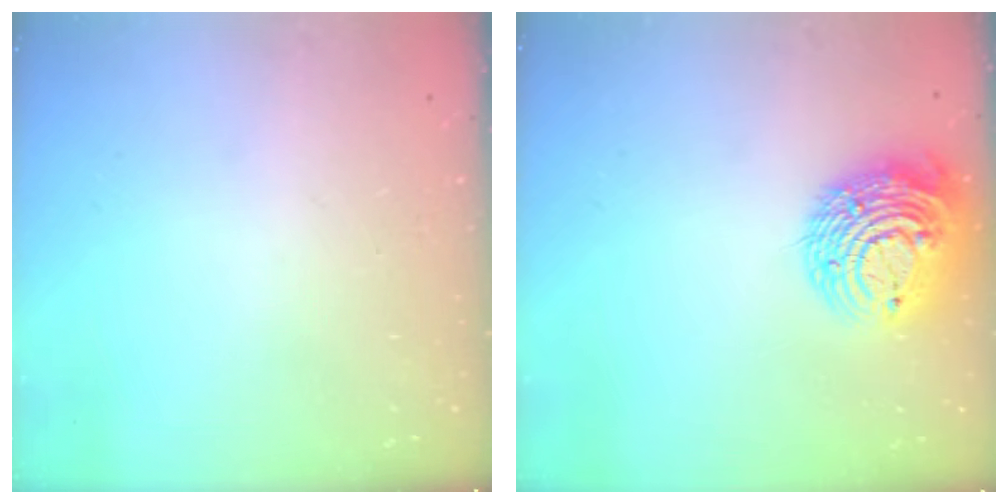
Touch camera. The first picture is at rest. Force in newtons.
{"total": 12.6, "press": 12.5, "slide": 1.7}